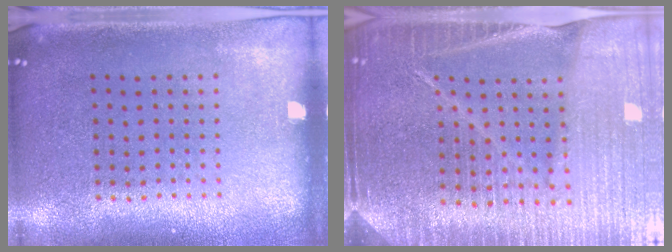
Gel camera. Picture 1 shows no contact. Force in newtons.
{"total": 5.1, "press": 4.6, "slide": 2.3}